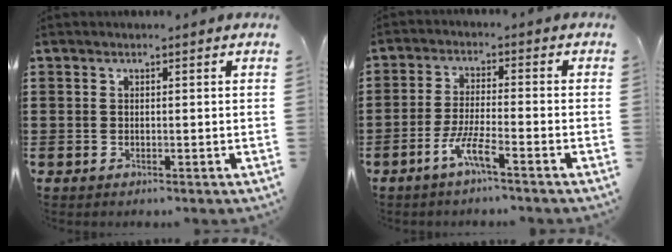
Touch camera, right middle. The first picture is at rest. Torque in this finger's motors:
{"motor_torque": [1.40, 0.11, 0.27, 0.15]}